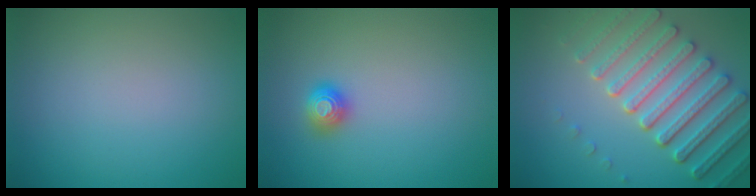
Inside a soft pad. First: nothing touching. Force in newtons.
{"total": 1.4, "press": 1.4, "slide": 0.4}
{"total": 6.8, "press": 5.4, "slide": 4.0}